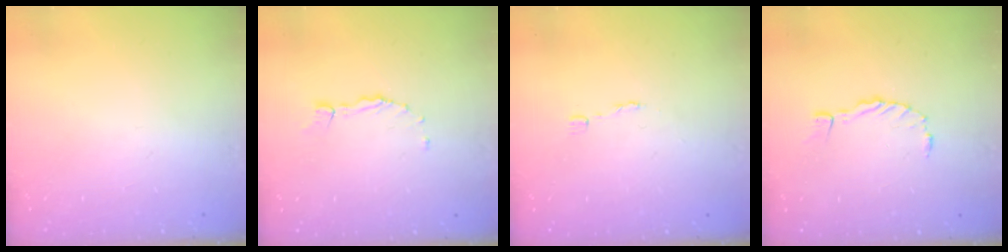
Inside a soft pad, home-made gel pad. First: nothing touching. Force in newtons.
{"total": 1.9, "press": 1.9, "slide": 0.2}
{"total": 1.8, "press": 1.8, "slide": 0.1}
{"total": 0.0}